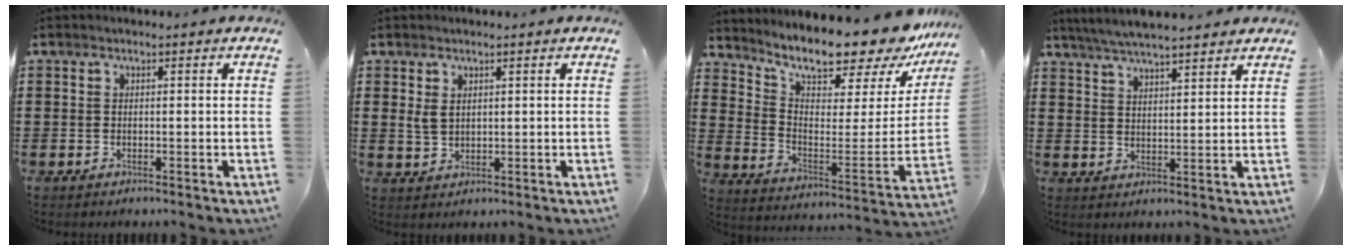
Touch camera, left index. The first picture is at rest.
{"total": 2.4, "force": [0.9, 1.6, 1.5], "torque": [-0.041, 0.003, 0.015]}
{"total": 11.0, "force": [10.2, 1.5, 4.0], "torque": [-0.085, -0.094, 0.167]}
{"total": 4.9, "force": [4.6, 0.1, 1.7], "torque": [-0.047, -0.013, 0.082]}